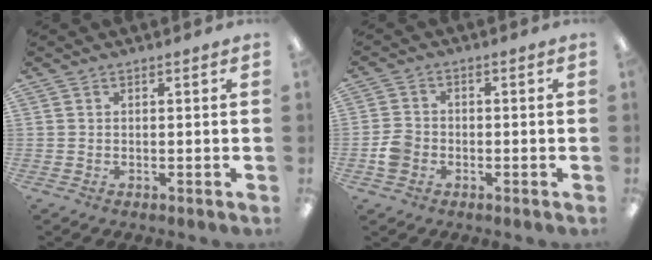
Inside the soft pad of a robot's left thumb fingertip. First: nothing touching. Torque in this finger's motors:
{"motor_torque": [-0.14, 0.18, 0.17, -0.17, 0.09]}